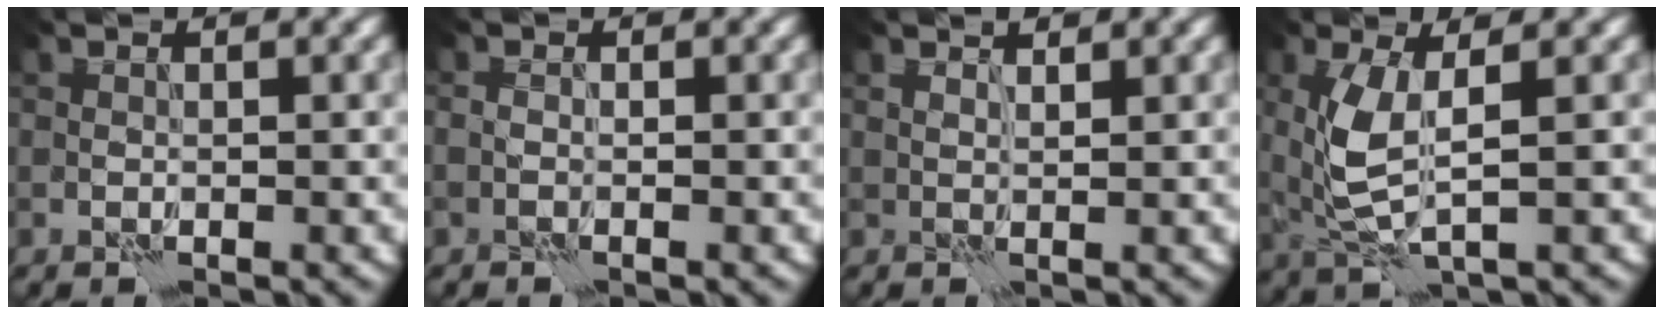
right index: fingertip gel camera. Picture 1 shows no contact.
{"total": 0.5, "force": [0.2, -0.3, -0.3], "torque": [0.004, 0.002, 0.004]}
{"total": 1.6, "force": [1.5, -0.5, -0.3], "torque": [0.005, -0.005, 0.027]}
{"total": 3.7, "force": [1.2, 0.7, 3.5], "torque": [-0.092, -0.009, 0.028]}